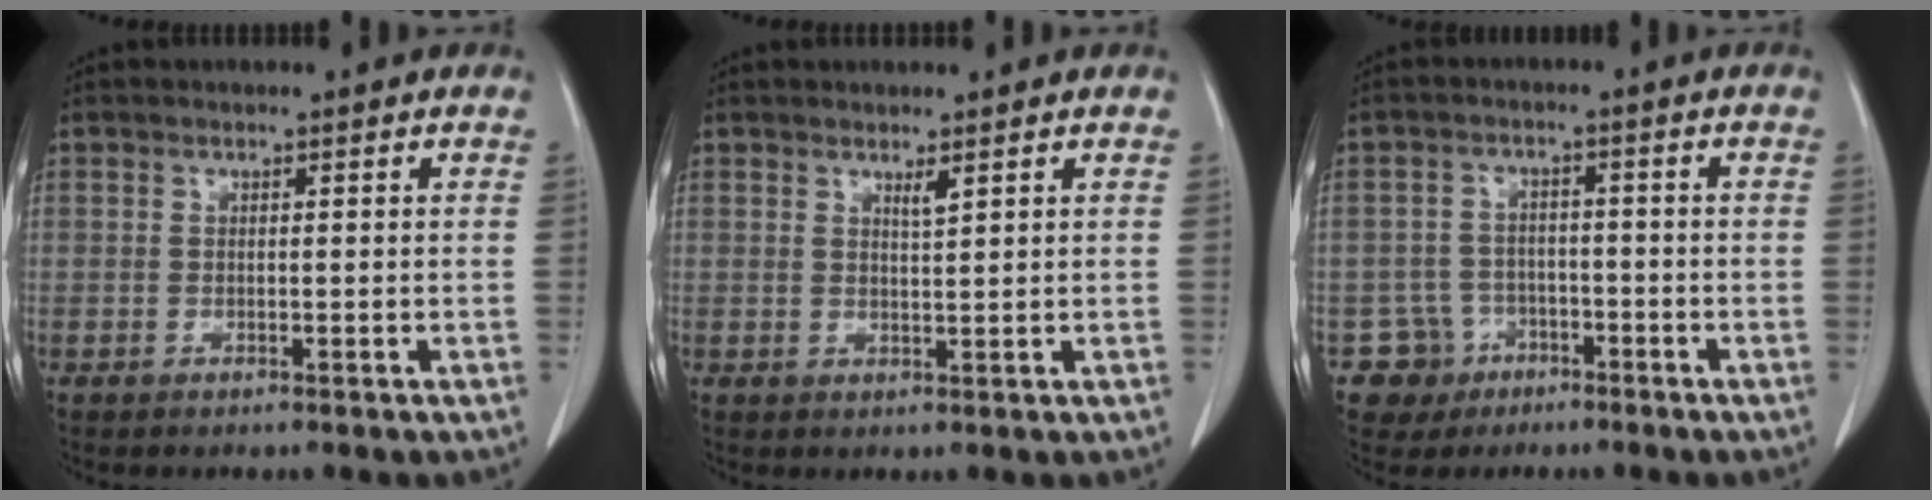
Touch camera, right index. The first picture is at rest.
{"total": 1.4, "force": [1.0, -0.1, 0.9], "torque": [-0.018, -0.008, 0.018]}
{"total": 5.2, "force": [-2.6, 4.5, -0.2], "torque": [0.013, 0.013, -0.038]}